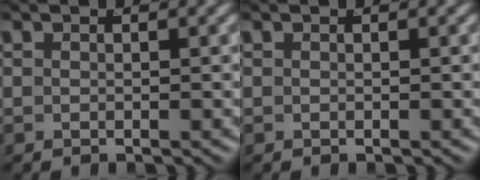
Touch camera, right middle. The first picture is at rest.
{"total": 0.0}